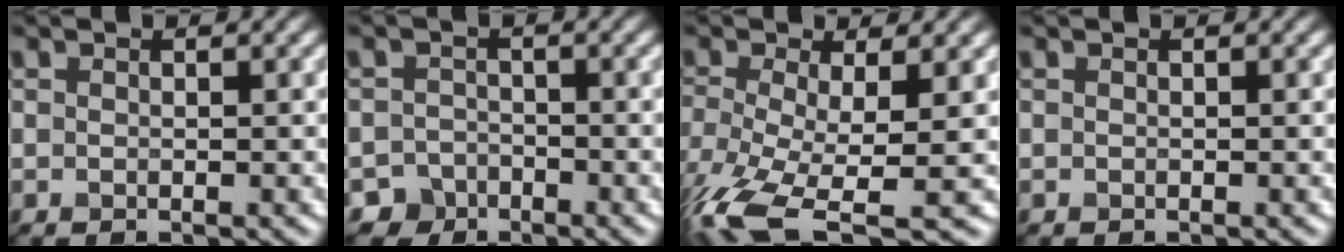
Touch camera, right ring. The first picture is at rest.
{"total": 3.1, "force": [-2.3, 2.1, 0.0], "torque": [0.021, 0.004, -0.041]}
{"total": 9.3, "force": [-4.5, 3.1, 7.5], "torque": [-0.163, -0.025, -0.090]}
{"total": 0.0}